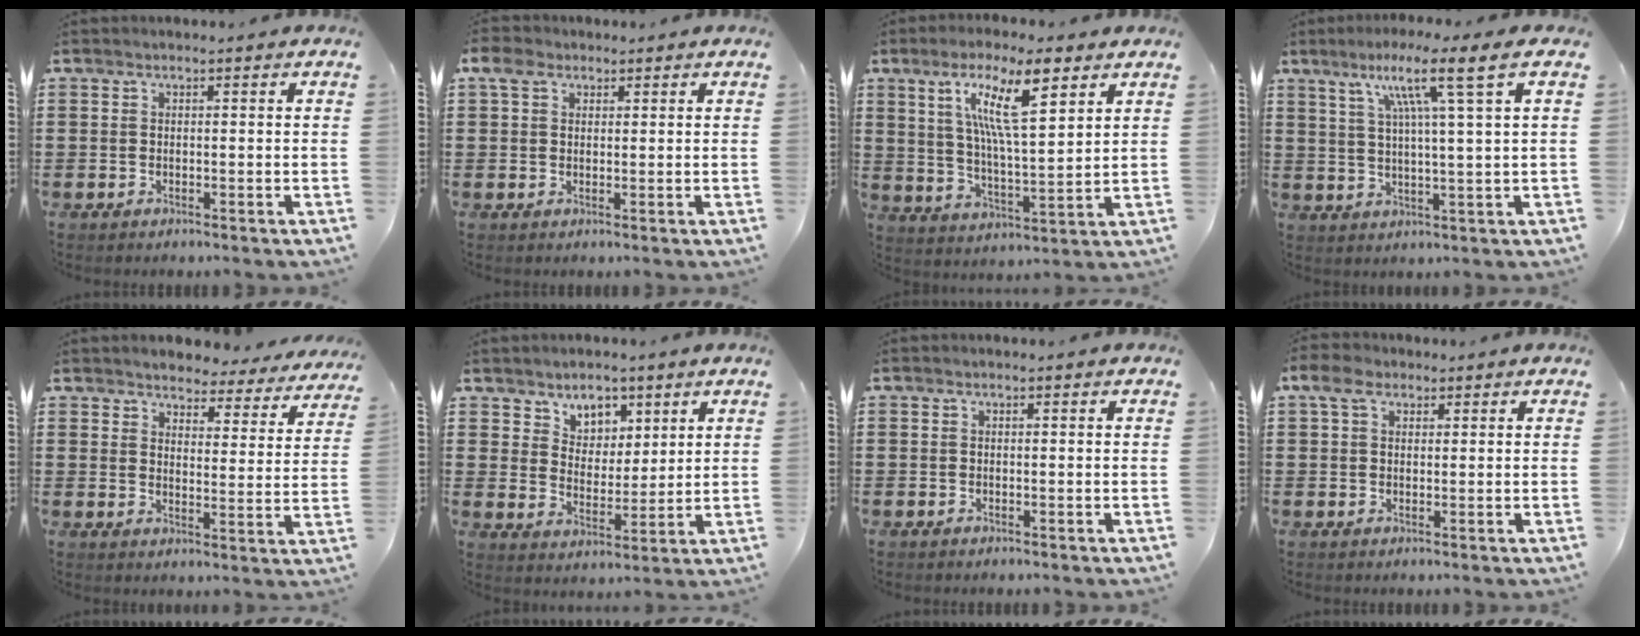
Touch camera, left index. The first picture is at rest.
{"total": 4.0, "force": [2.0, 2.9, 1.9], "torque": [-0.050, 0.015, 0.037]}
{"total": 11.4, "force": [6.3, 2.7, 9.2], "torque": [-0.177, -0.013, 0.105]}
{"total": 8.8, "force": [4.2, -0.9, 7.7], "torque": [-0.152, -0.001, 0.060]}
{"total": 3.6, "force": [3.6, 0.4, -0.1], "torque": [-0.023, -0.029, 0.059]}
{"total": 4.9, "force": [3.5, 3.4, 0.1], "torque": [-0.023, -0.009, 0.059]}
{"total": 0.0}
{"total": 4.5, "force": [2.4, 2.9, 2.6], "torque": [-0.053, 0.012, 0.042]}